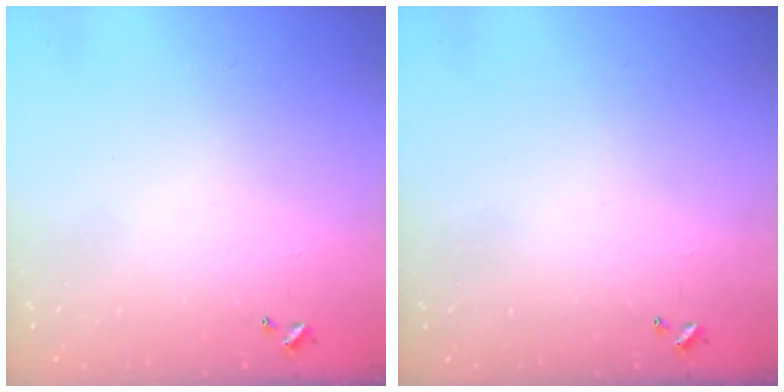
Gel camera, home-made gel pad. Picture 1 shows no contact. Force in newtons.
{"total": 0.0}